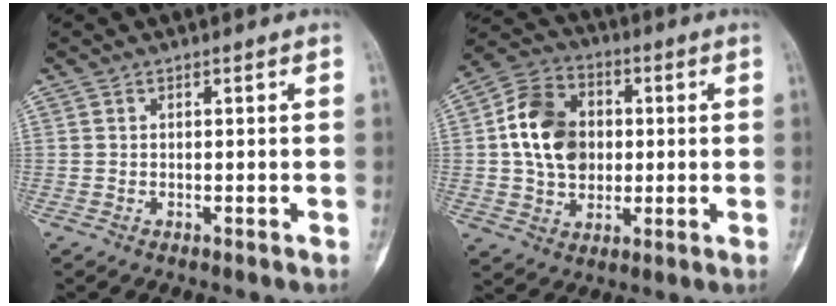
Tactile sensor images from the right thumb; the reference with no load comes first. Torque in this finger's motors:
{"motor_torque": [0.93, 2.28, 0.02, 0.06, 0.32]}